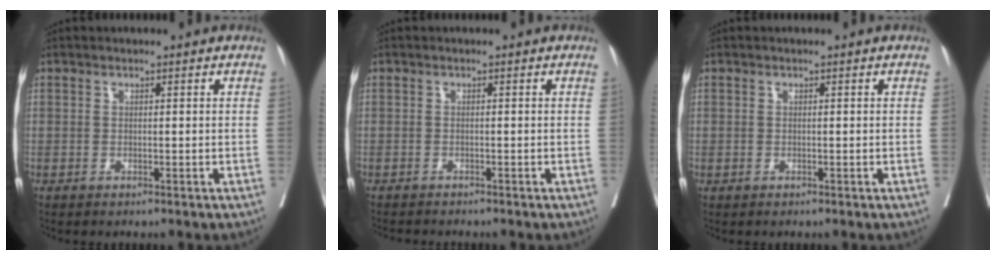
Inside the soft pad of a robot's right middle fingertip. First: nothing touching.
{"total": 4.0, "force": [-3.8, 0.4, 1.2], "torque": [-0.017, -0.009, -0.059]}
{"total": 0.0}